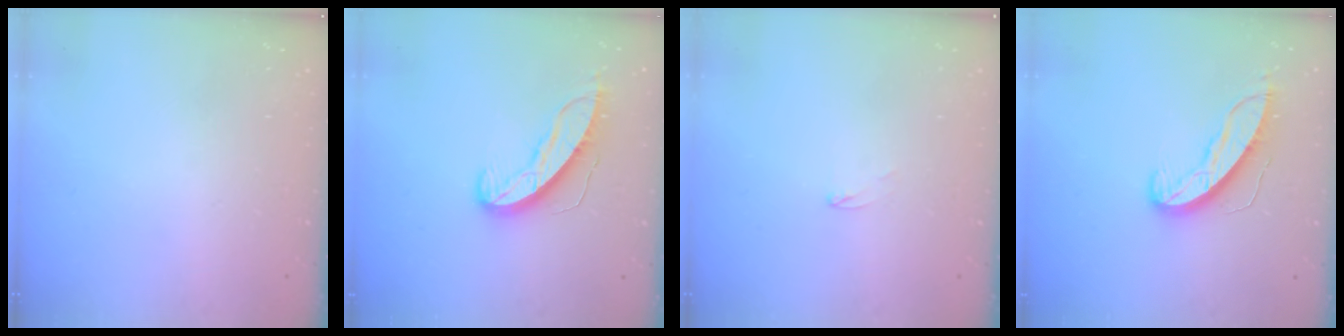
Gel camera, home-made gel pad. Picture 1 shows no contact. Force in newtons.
{"total": 9.6, "press": 9.6, "slide": 0.2}
{"total": 2.2, "press": 2.2, "slide": 0.2}
{"total": 9.6, "press": 9.6, "slide": 0.5}